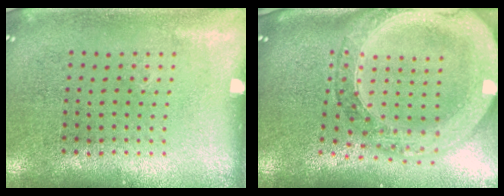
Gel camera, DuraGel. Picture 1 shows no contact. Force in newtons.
{"total": 3.0, "press": 2.5, "slide": 1.6}